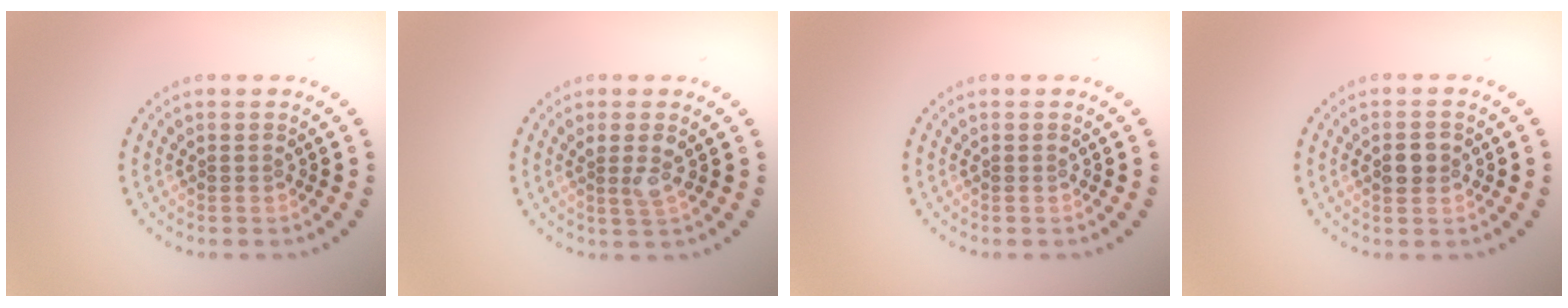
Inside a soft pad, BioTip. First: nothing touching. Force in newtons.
{"total": 1.6, "press": 1.3, "slide": 0.9}
{"total": 0.0}
{"total": 2.3, "press": 2.3, "slide": 0.1}